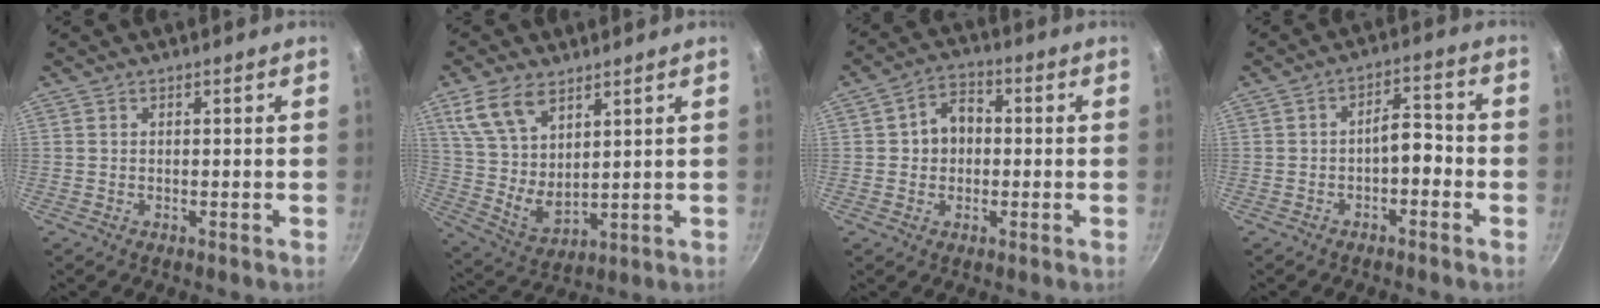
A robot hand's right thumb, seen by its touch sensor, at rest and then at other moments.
{"total": 11.8, "force": [6.5, 6.1, 7.7], "torque": [-0.136, -0.034, 0.140]}
{"total": 6.7, "force": [0.2, 5.3, 4.0], "torque": [-0.035, 0.014, -0.005]}
{"total": 4.8, "force": [-1.8, 2.3, 3.8], "torque": [-0.041, 0.033, -0.028]}